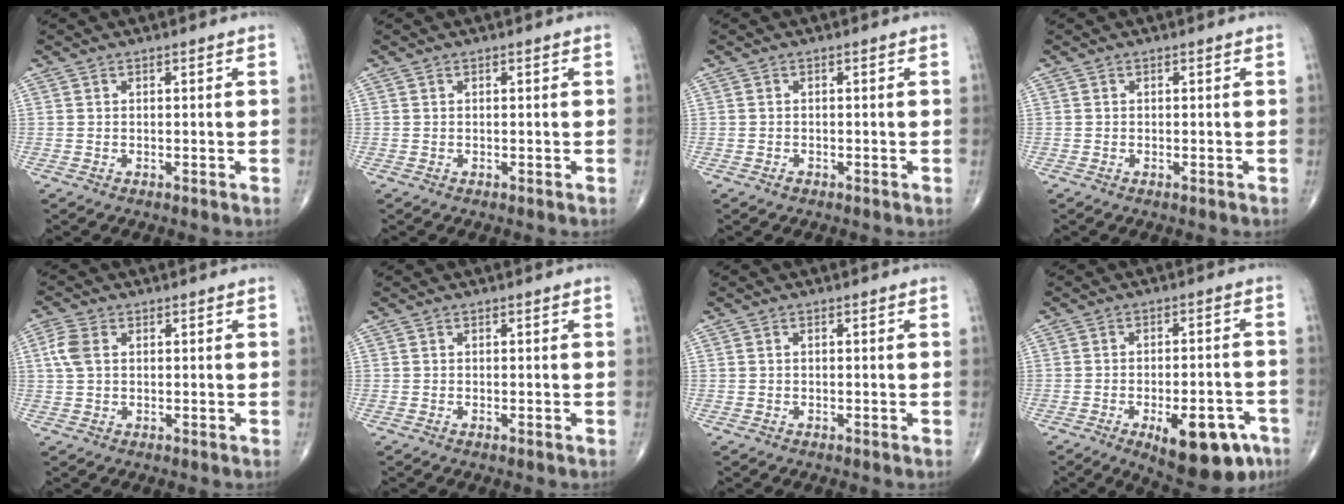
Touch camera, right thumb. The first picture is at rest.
{"total": 0.0}
{"total": 0.7, "force": [-0.5, 0.3, 0.2], "torque": [-0.002, 0.001, -0.009]}
{"total": 0.0}
{"total": 4.3, "force": [0.9, 2.8, 3.1], "torque": [-0.082, 0.009, 0.016]}
{"total": 0.0}
{"total": 0.0}
{"total": 14.6, "force": [-7.4, 6.0, 11.2], "torque": [-0.117, 0.027, -0.089]}